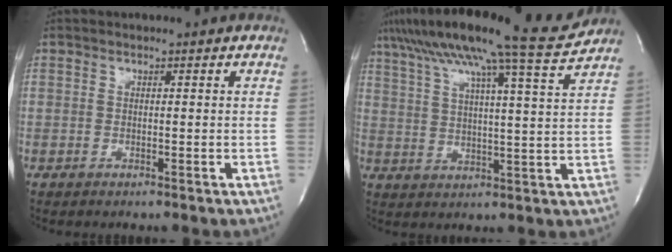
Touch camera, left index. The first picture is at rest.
{"total": 16.8, "force": [14.3, -1.6, 8.8], "torque": [-0.155, -0.015, 0.208]}